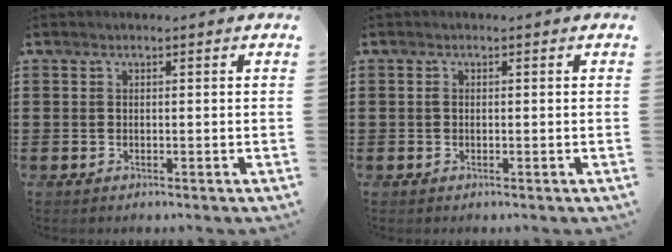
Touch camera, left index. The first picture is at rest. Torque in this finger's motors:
{"motor_torque": [0.50, 0.57, 0.09, 0.01]}